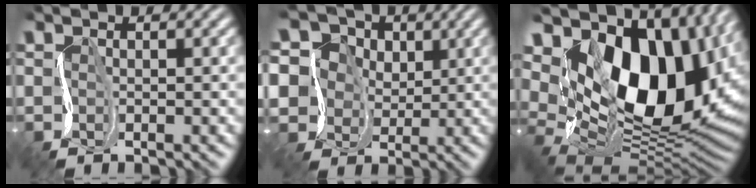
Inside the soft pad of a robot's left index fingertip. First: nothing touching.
{"total": 11.5, "force": [4.4, 9.8, 4.1], "torque": [-0.122, 0.048, 0.061]}
{"total": 16.8, "force": [6.8, 10.7, 11.1], "torque": [-0.198, 0.012, 0.119]}